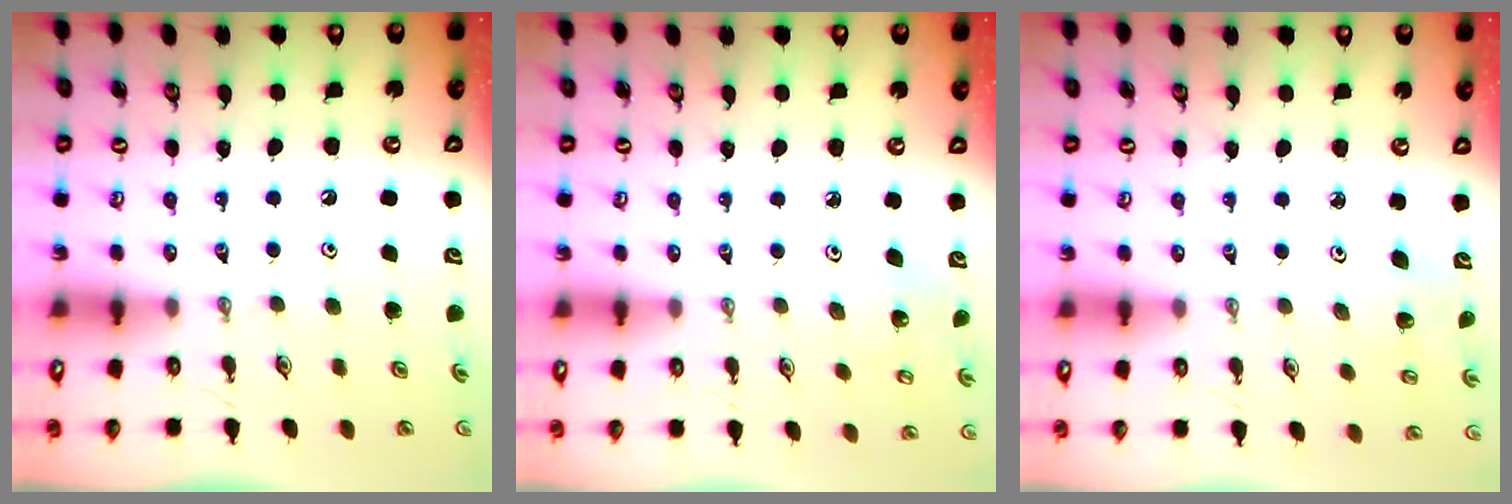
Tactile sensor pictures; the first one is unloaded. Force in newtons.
{"total": 2.7, "press": 2.7, "slide": 0.2}
{"total": 2.3, "press": 2.3, "slide": 0.2}